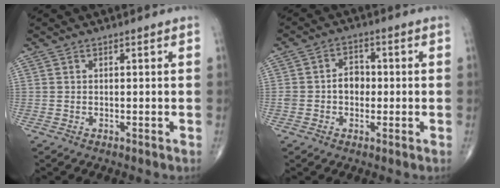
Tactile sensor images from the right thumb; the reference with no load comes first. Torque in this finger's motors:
{"motor_torque": [-0.01, 0.08, 0.47, -0.04, 0.01]}